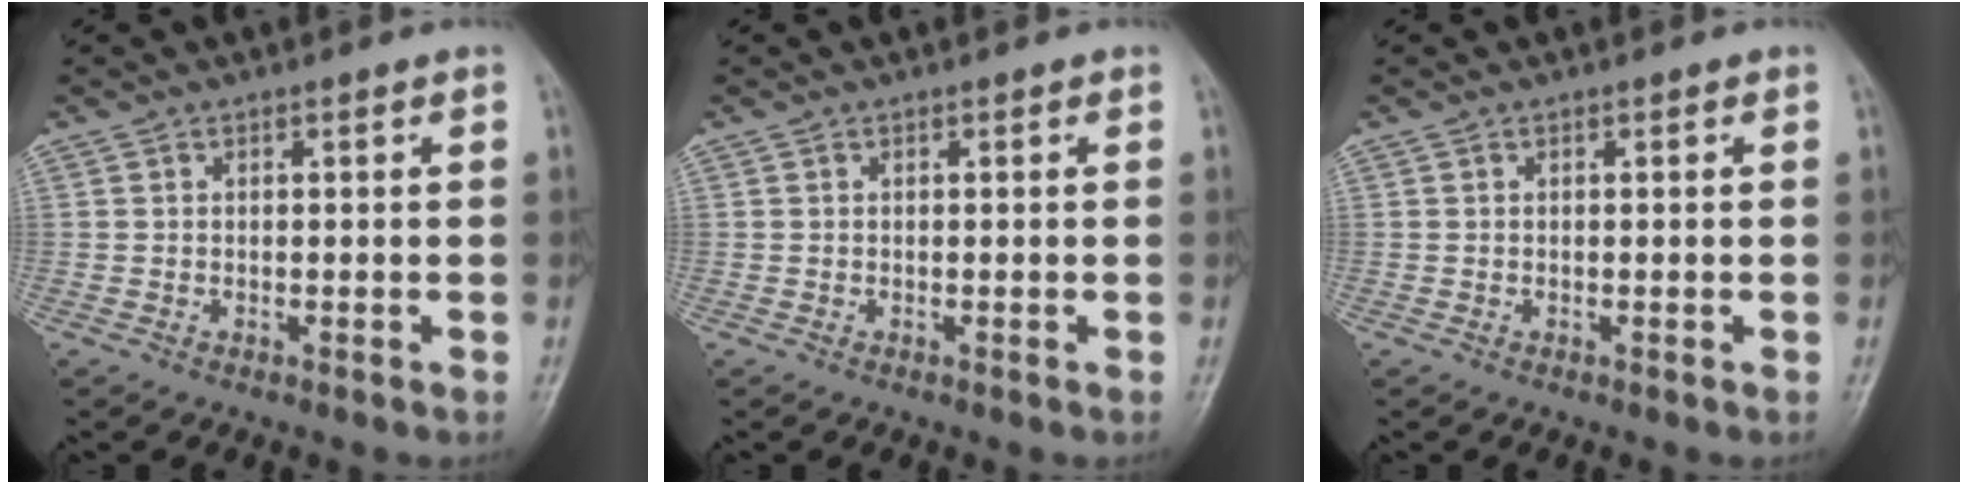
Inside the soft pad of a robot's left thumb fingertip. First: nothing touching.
{"total": 0.0}
{"total": 0.0}